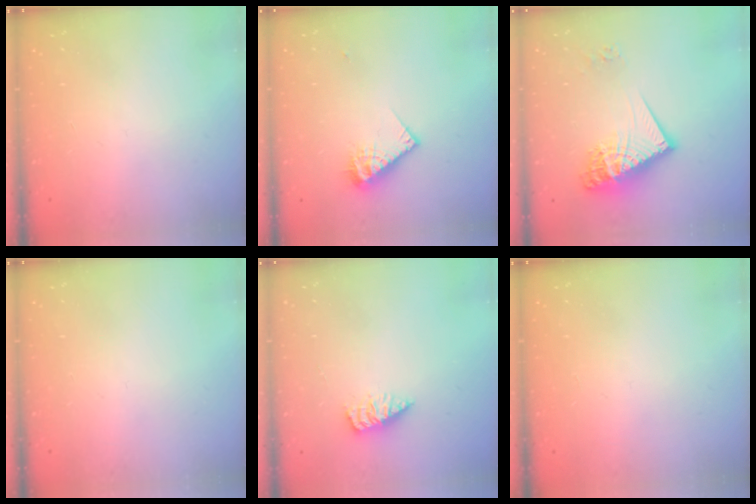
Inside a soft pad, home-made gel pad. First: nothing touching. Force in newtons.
{"total": 9.1, "press": 9.0, "slide": 0.9}
{"total": 16.9, "press": 16.9, "slide": 1.5}
{"total": 0.0}
{"total": 2.8, "press": 2.8, "slide": 0.4}
{"total": 0.0}